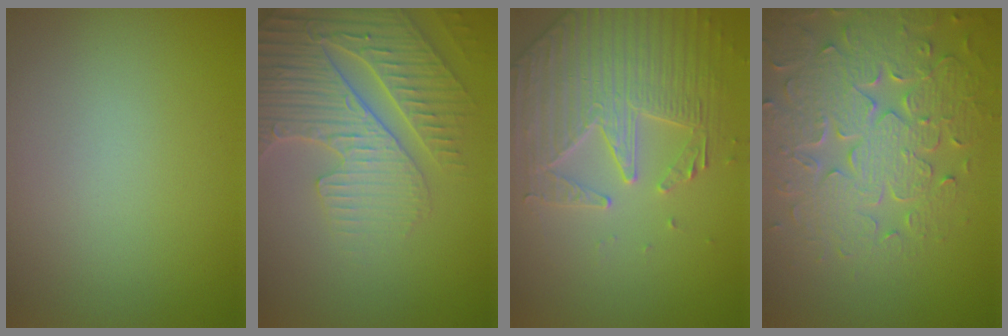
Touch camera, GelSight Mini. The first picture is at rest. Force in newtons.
{"total": 5.3, "press": 5.1, "slide": 1.4}
{"total": 4.3, "press": 4.2, "slide": 1.1}
{"total": 8.0, "press": 6.2, "slide": 5.0}